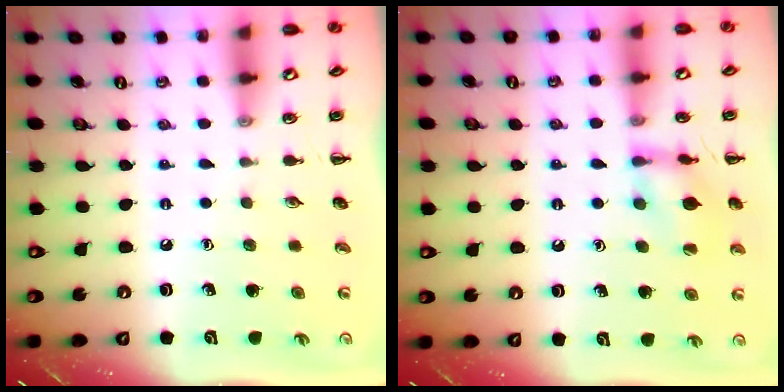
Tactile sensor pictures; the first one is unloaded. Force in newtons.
{"total": 12.1, "press": 12.1, "slide": 0.5}